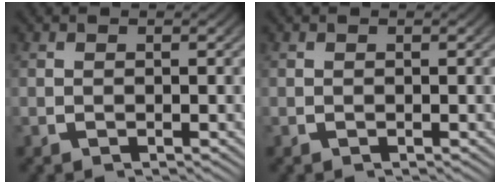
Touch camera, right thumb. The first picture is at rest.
{"total": 0.0}